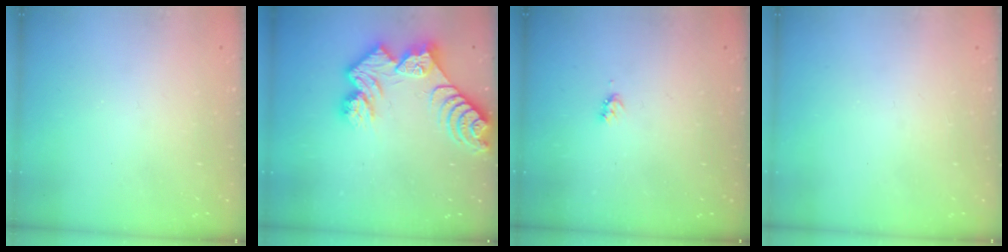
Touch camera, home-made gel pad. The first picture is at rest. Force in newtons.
{"total": 11.7, "press": 11.7, "slide": 1.1}
{"total": 2.8, "press": 2.8, "slide": 0.4}
{"total": 0.0}